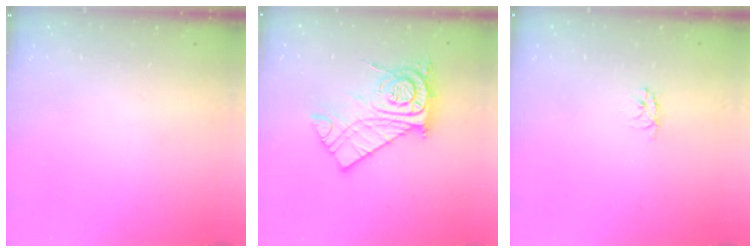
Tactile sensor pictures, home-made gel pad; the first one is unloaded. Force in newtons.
{"total": 14.8, "press": 14.8, "slide": 1.2}
{"total": 2.9, "press": 2.9, "slide": 0.3}